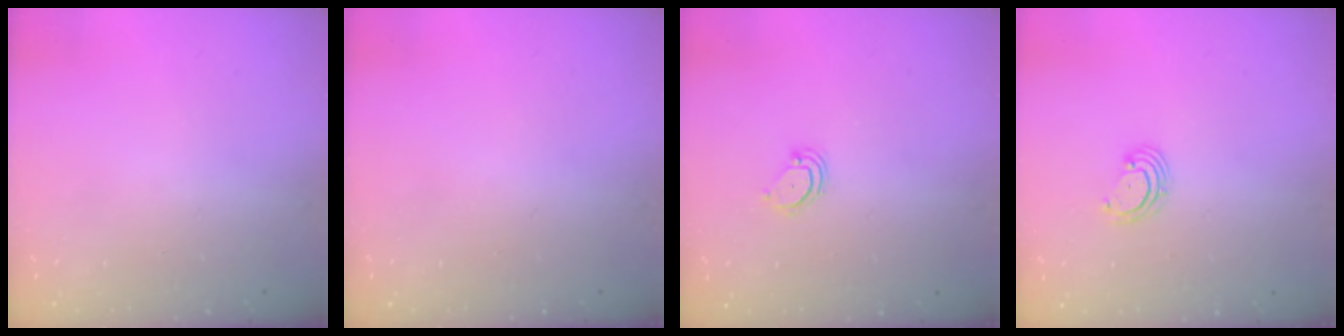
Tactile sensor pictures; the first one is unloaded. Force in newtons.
{"total": 0.0}
{"total": 3.3, "press": 3.3, "slide": 0.3}
{"total": 3.1, "press": 3.1, "slide": 0.6}